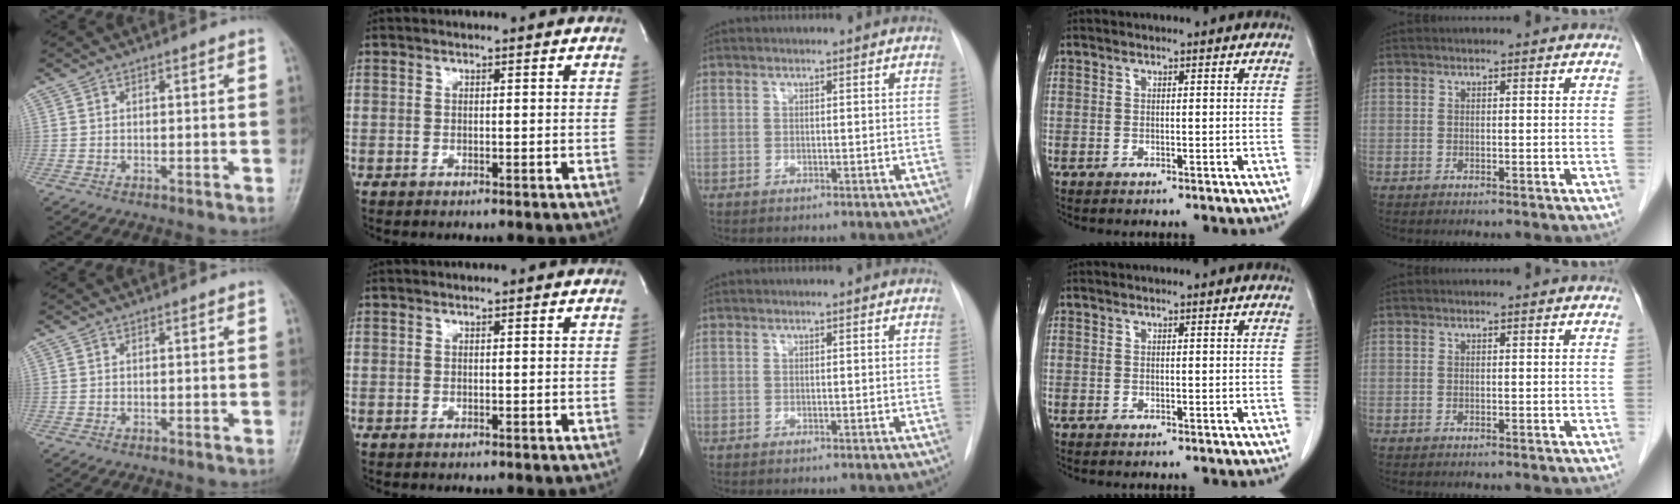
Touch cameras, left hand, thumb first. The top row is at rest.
{}